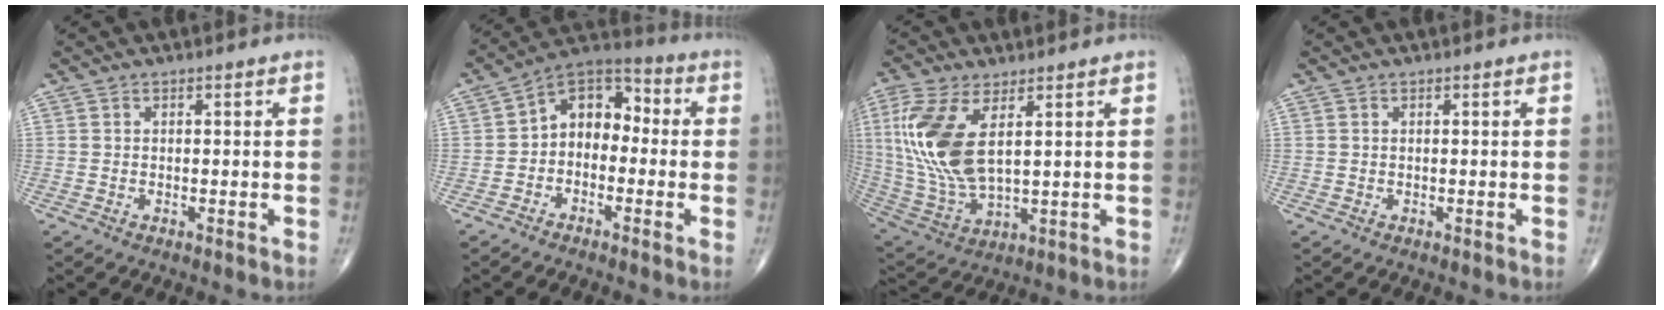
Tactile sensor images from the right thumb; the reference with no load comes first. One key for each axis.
{"total": 9.6, "fx": -0.9, "fy": 6.9, "fz": 6.6, "tx": -0.069, "ty": 0.045, "tz": -0.037}
{"total": 15.4, "fx": 4.0, "fy": 7.1, "fz": 13.1, "tx": -0.298, "ty": -0.015, "tz": 0.092}
{"total": 0.0}